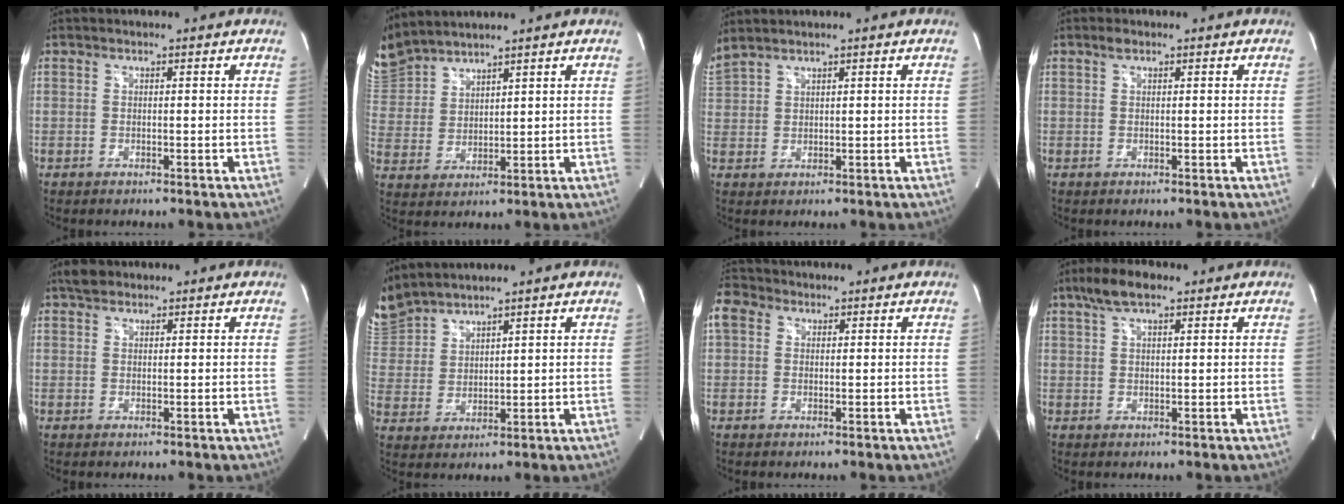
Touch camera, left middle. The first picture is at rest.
{"total": 8.4, "force": [8.1, 1.9, 1.2], "torque": [-0.046, 0.020, 0.179]}
{"total": 3.5, "force": [3.2, 0.0, 1.4], "torque": [-0.051, 0.022, 0.078]}
{"total": 1.0, "force": [0.7, 0.4, 0.6], "torque": [-0.014, 0.008, 0.012]}
{"total": 2.2, "force": [1.7, 1.1, 0.7], "torque": [-0.016, 0.013, 0.028]}
{"total": 7.9, "force": [7.6, 1.7, 1.0], "torque": [-0.042, 0.019, 0.167]}
{"total": 4.4, "force": [1.9, 3.3, 2.1], "torque": [-0.058, 0.029, 0.037]}
{"total": 5.4, "force": [3.6, 1.6, 3.7], "torque": [-0.080, 0.019, 0.066]}